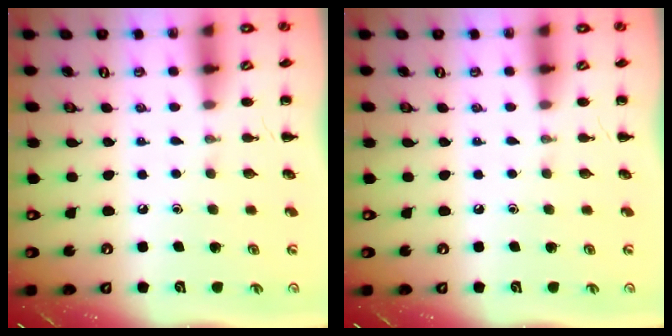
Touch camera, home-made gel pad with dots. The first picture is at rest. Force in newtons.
{"total": 0.0}